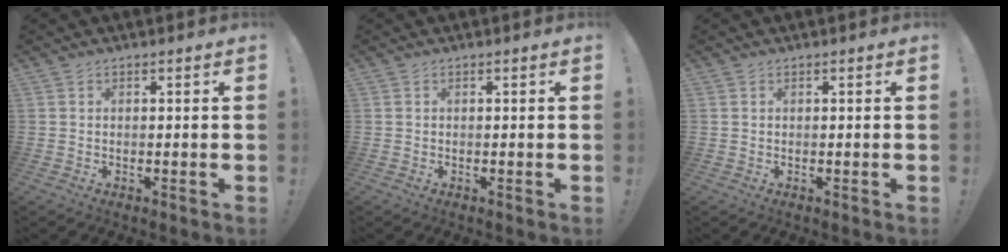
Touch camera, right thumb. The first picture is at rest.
{"total": 0.0}
{"total": 0.0}